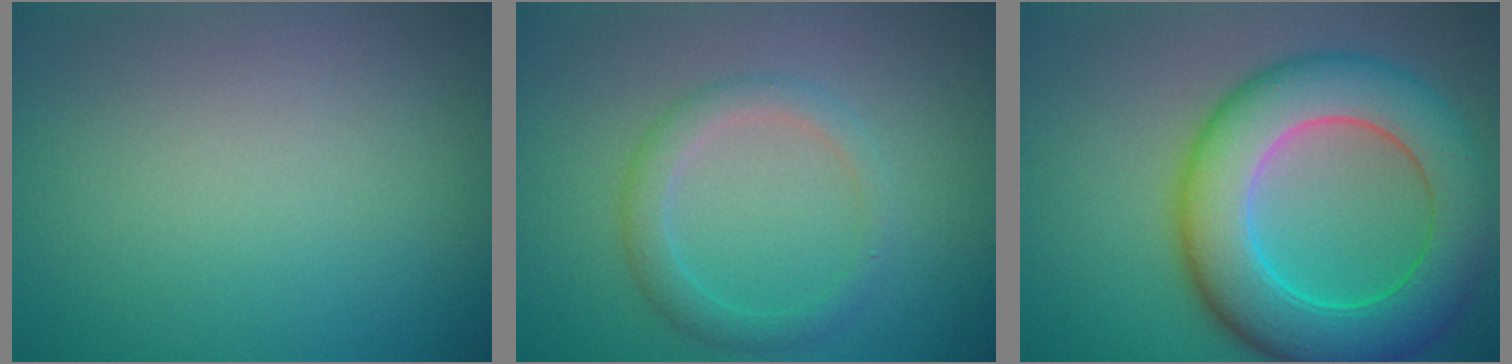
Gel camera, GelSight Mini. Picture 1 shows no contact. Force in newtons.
{"total": 2.4, "press": 2.4, "slide": 0.1}
{"total": 10.1, "press": 10.1, "slide": 0.2}